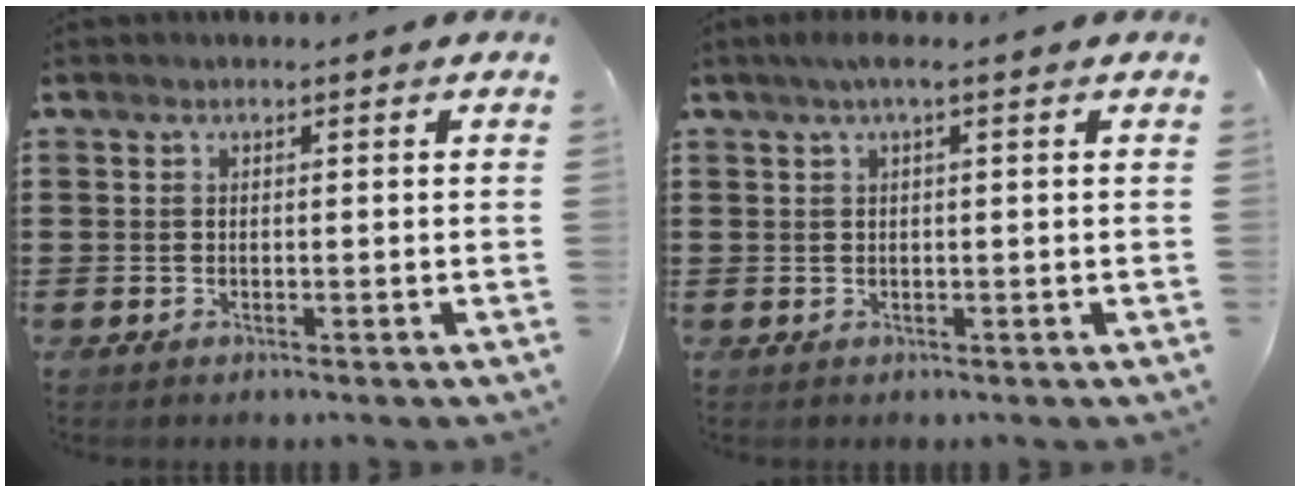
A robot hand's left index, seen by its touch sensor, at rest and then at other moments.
{"total": 1.7, "force": [0.6, 0.1, 1.6], "torque": [-0.031, 0.001, 0.011]}